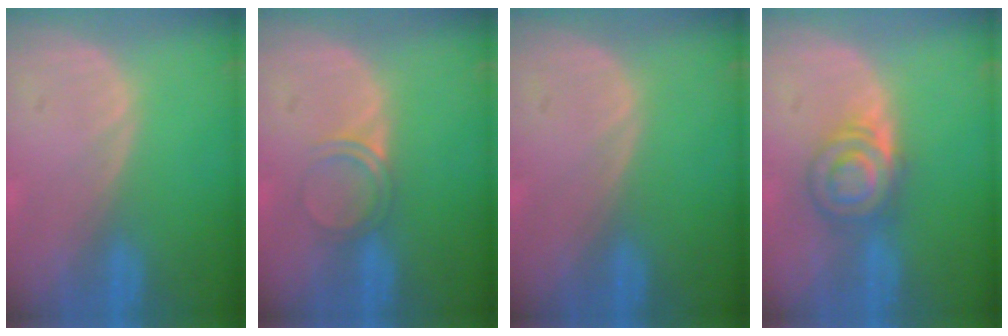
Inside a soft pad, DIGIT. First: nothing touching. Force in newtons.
{"total": 2.9, "press": 2.6, "slide": 1.1}
{"total": 0.0}
{"total": 6.0, "press": 5.5, "slide": 2.2}